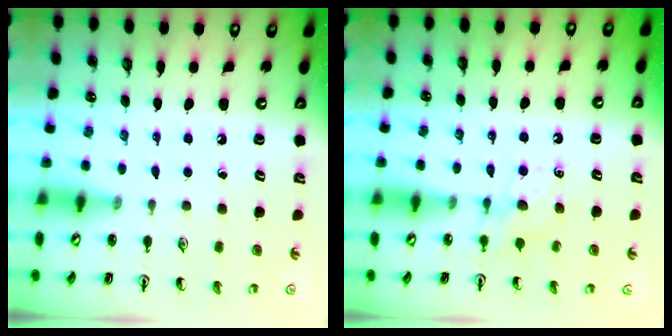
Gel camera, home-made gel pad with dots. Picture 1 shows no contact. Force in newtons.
{"total": 5.4, "press": 5.3, "slide": 0.6}